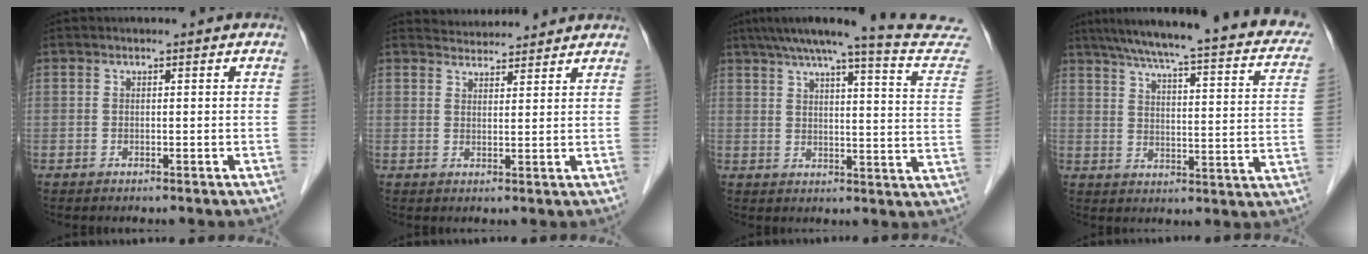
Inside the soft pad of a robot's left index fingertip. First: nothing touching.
{"total": 5.5, "force": [5.4, 0.9, 0.4], "torque": [-0.009, 0.024, 0.076]}
{"total": 18.9, "force": [17.3, -0.4, 7.5], "torque": [-0.103, -0.055, 0.199]}
{"total": 26.6, "force": [21.6, 3.6, 15.1], "torque": [-0.215, -0.006, 0.259]}